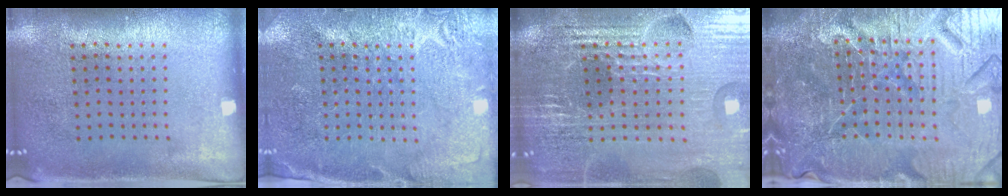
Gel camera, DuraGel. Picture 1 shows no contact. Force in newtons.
{"total": 2.8, "press": 2.8, "slide": 0.1}
{"total": 5.4, "press": 4.9, "slide": 2.1}
{"total": 6.9, "press": 6.2, "slide": 3.0}